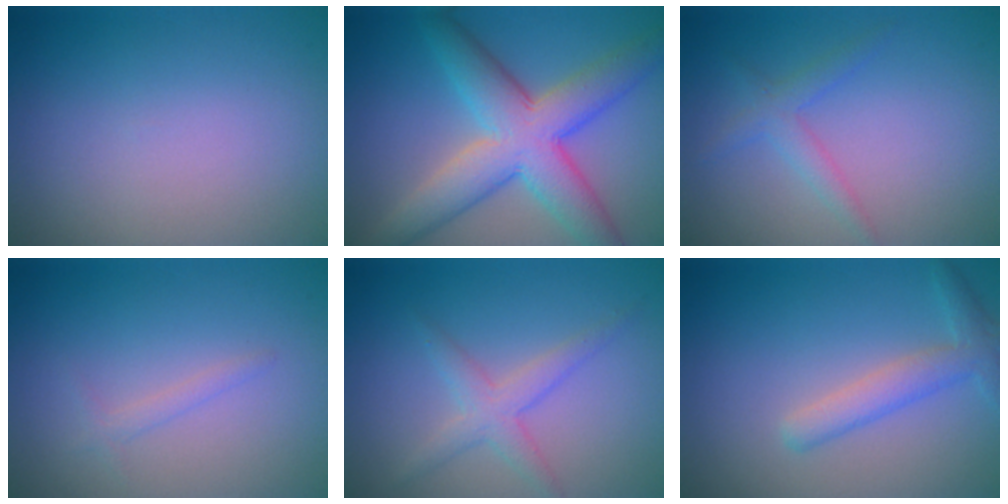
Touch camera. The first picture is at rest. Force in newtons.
{"total": 8.5, "press": 8.5, "slide": 0.4}
{"total": 1.9, "press": 1.9, "slide": 0.2}
{"total": 0.9, "press": 0.9, "slide": 0.0}
{"total": 2.5, "press": 2.5, "slide": 0.2}
{"total": 2.9, "press": 2.9, "slide": 0.1}